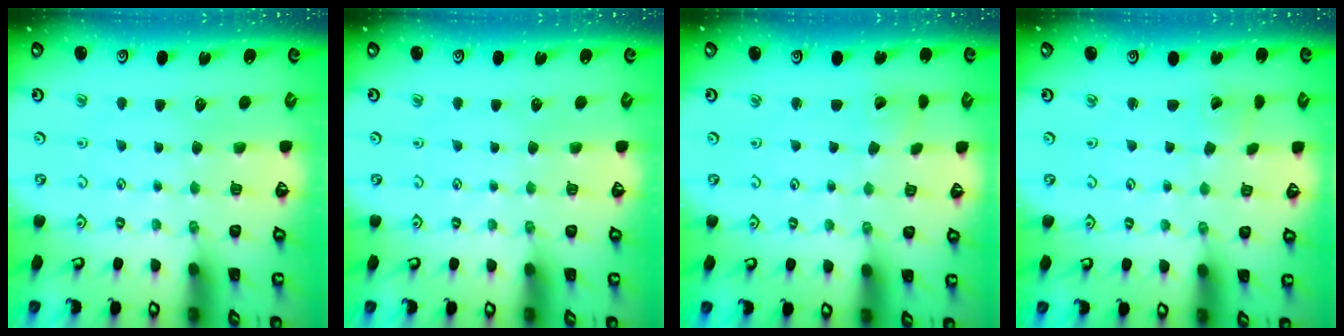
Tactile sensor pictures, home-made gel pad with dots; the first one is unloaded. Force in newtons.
{"total": 0.0}
{"total": 2.9, "press": 2.9, "slide": 0.1}
{"total": 1.8, "press": 1.7, "slide": 0.1}